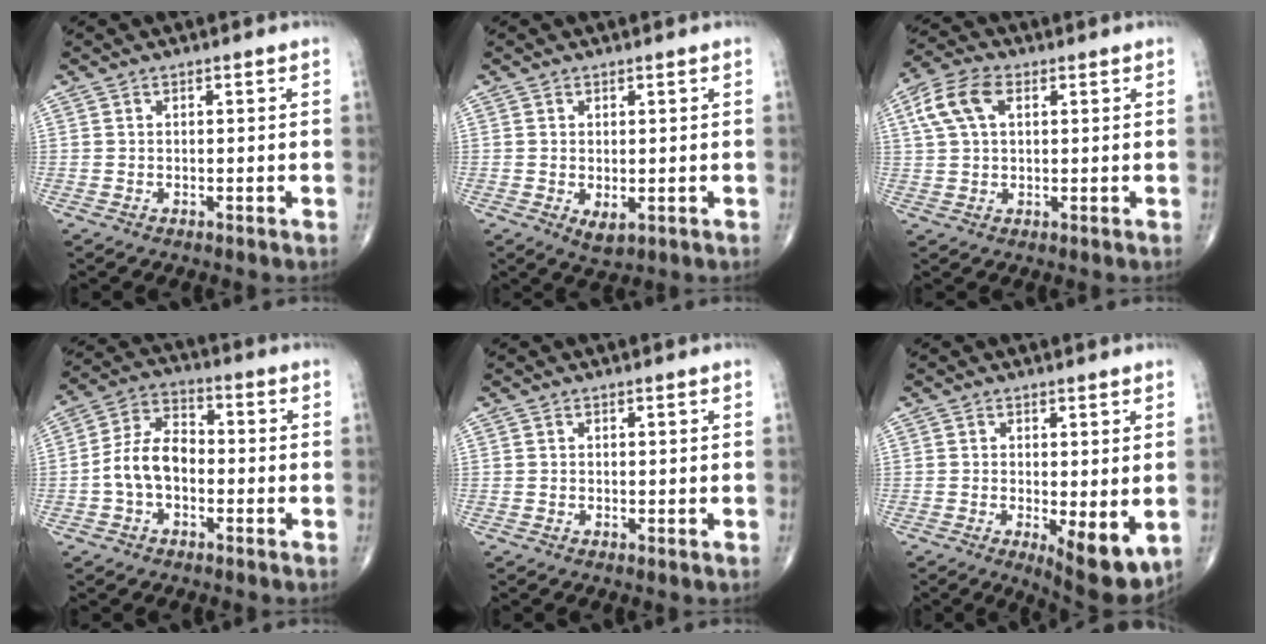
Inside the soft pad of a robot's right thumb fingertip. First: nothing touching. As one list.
[{"total": 2.7, "force": [-0.4, 1.4, 2.2], "torque": [-0.034, -0.007, 0.000]}, {"total": 8.1, "force": [2.6, 4.7, 6.0], "torque": [-0.128, 0.018, 0.048]}, {"total": 9.0, "force": [-1.8, 5.9, 6.7], "torque": [-0.122, 0.034, -0.045]}, {"total": 0.0}, {"total": 8.2, "force": [-1.4, 2.9, 7.5], "torque": [-0.103, -0.023, -0.015]}]